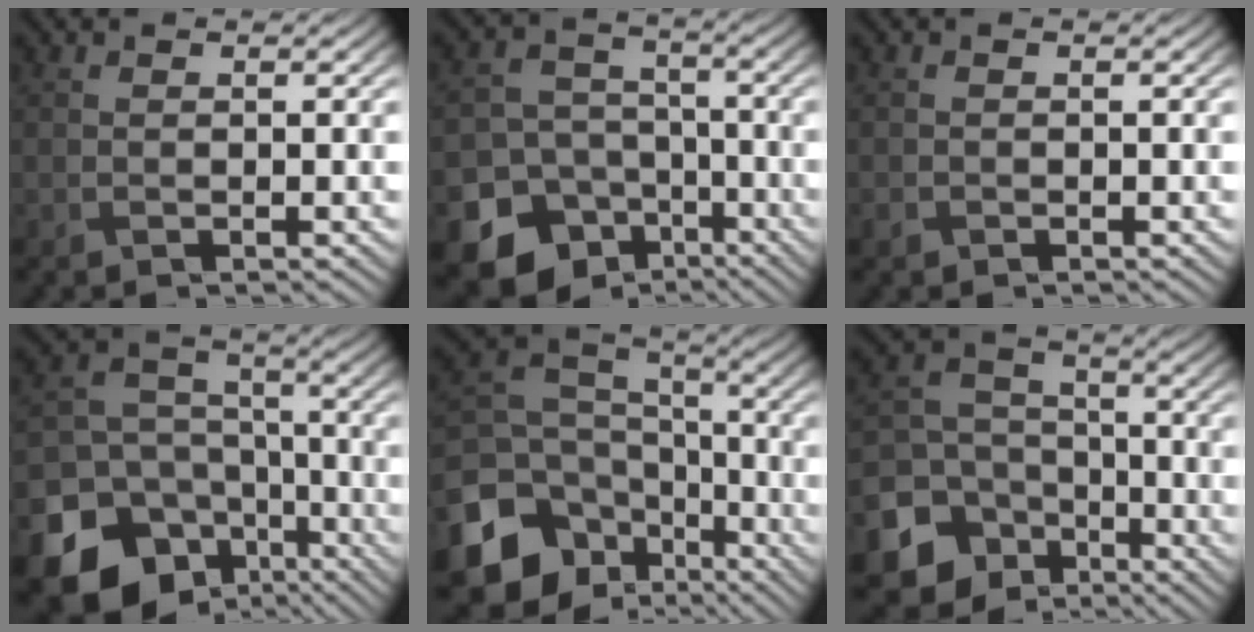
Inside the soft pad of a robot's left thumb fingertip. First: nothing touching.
{"total": 15.3, "force": [-9.1, 11.6, 4.2], "torque": [-0.120, -0.069, -0.147]}
{"total": 0.6, "force": [-0.4, 0.4, 0.1], "torque": [-0.003, -0.005, -0.007]}
{"total": 17.6, "force": [-9.2, 13.6, 6.3], "torque": [-0.187, -0.069, -0.141]}
{"total": 15.6, "force": [-7.1, 11.9, 7.1], "torque": [-0.223, -0.048, -0.112]}
{"total": 12.3, "force": [-6.3, 9.7, 4.1], "torque": [-0.141, -0.036, -0.117]}